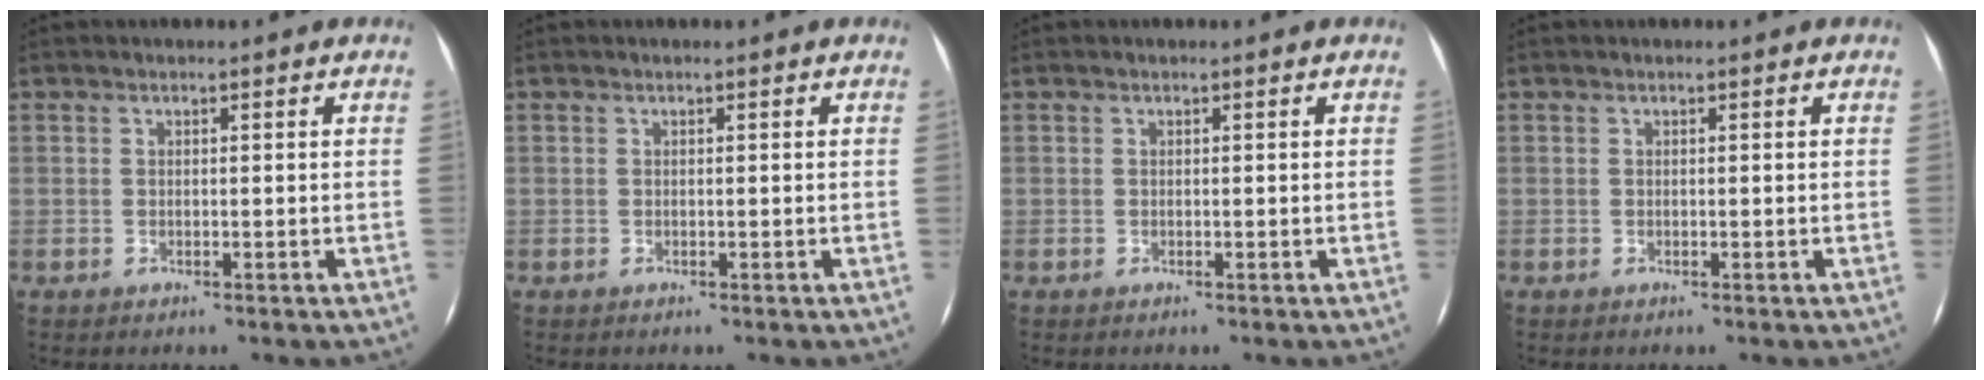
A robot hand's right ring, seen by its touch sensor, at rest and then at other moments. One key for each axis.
{"total": 0.0}
{"total": 0.0}
{"total": 0.0}